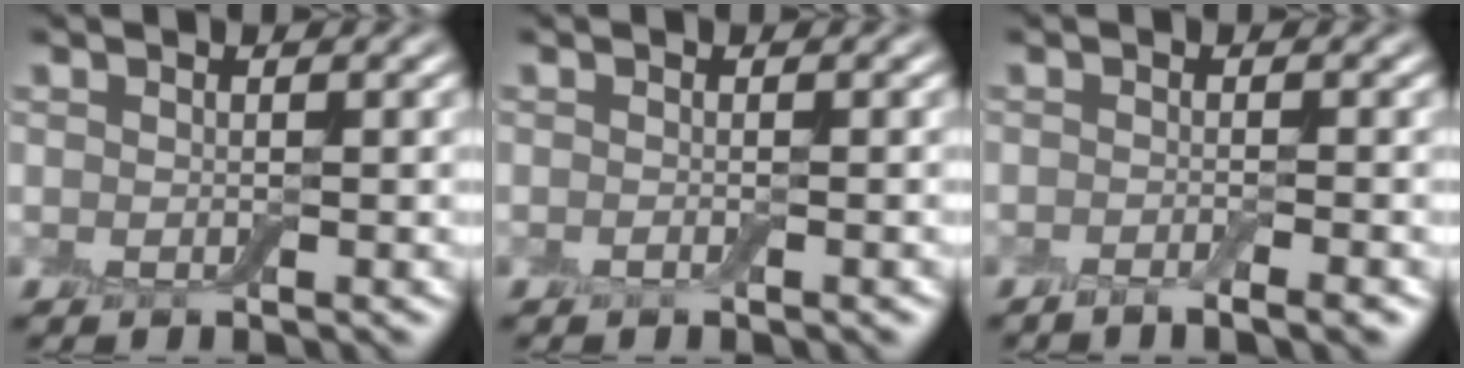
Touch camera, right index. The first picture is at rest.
{"total": 0.7, "force": [-0.4, 0.1, 0.5], "torque": [-0.007, -0.002, -0.007]}
{"total": 2.7, "force": [-1.8, 0.5, 1.9], "torque": [-0.019, 0.000, -0.031]}